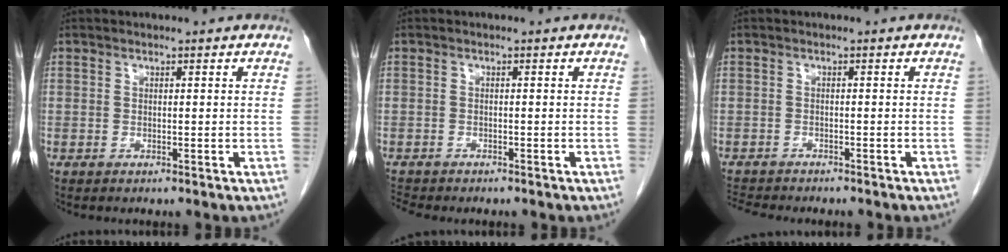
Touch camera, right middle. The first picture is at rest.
{"total": 2.2, "force": [-2.2, 0.4, 0.4], "torque": [-0.011, -0.008, -0.034]}
{"total": 5.3, "force": [-5.0, 0.9, 1.5], "torque": [-0.025, -0.010, -0.078]}